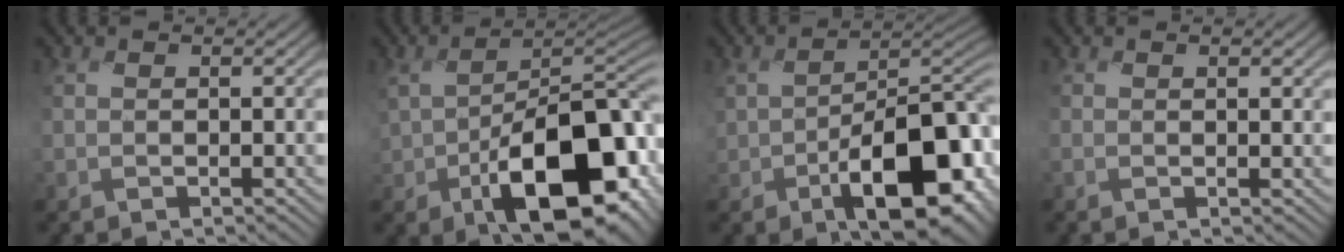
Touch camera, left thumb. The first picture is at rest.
{"total": 16.3, "force": [-5.1, 9.5, 12.2], "torque": [-0.181, -0.047, -0.065]}
{"total": 14.4, "force": [-4.8, 8.5, 10.5], "torque": [-0.157, -0.042, -0.063]}
{"total": 0.7, "force": [0.5, -0.1, 0.5], "torque": [-0.003, 0.001, 0.008]}